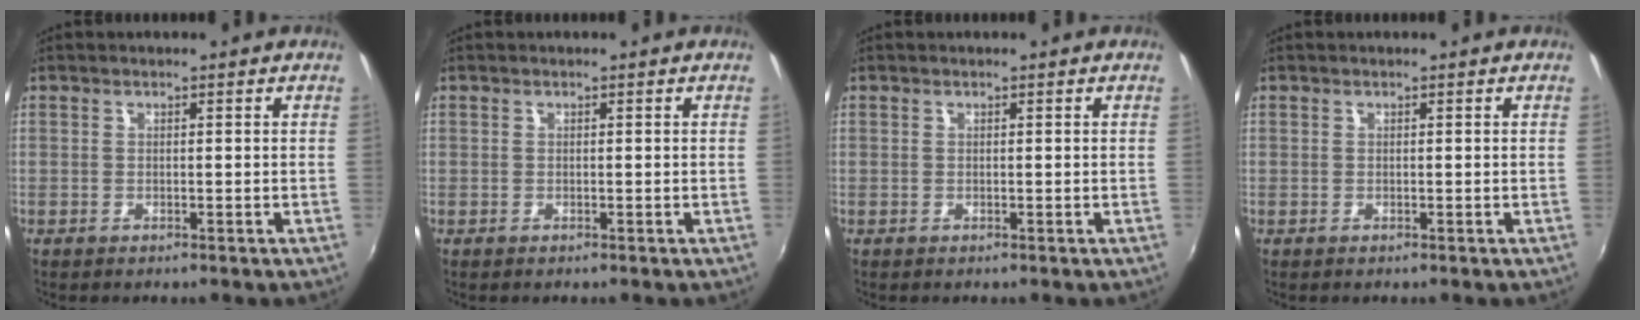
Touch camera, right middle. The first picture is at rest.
{"total": 0.0}
{"total": 0.0}
{"total": 0.0}